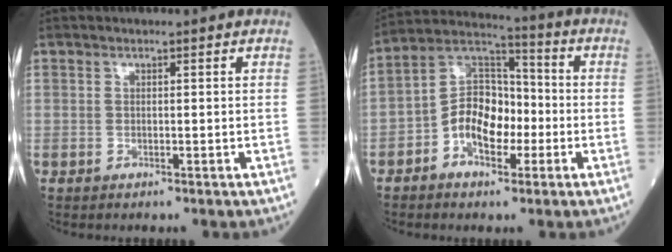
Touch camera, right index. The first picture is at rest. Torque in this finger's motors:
{"motor_torque": [0.89, -0.54, 0.26, 0.10]}